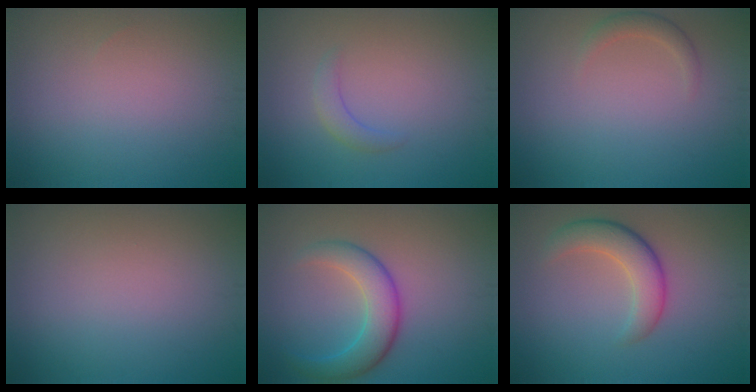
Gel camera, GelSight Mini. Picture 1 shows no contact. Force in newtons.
{"total": 1.5, "press": 1.5, "slide": 0.2}
{"total": 1.4, "press": 1.4, "slide": 0.1}
{"total": 0.0}
{"total": 4.8, "press": 4.8, "slide": 0.3}
{"total": 4.2, "press": 4.2, "slide": 0.3}